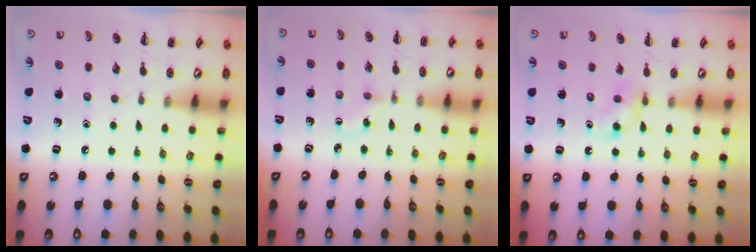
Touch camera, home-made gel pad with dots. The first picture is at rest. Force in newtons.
{"total": 1.2, "press": 1.0, "slide": 0.8}
{"total": 2.6, "press": 2.4, "slide": 1.0}